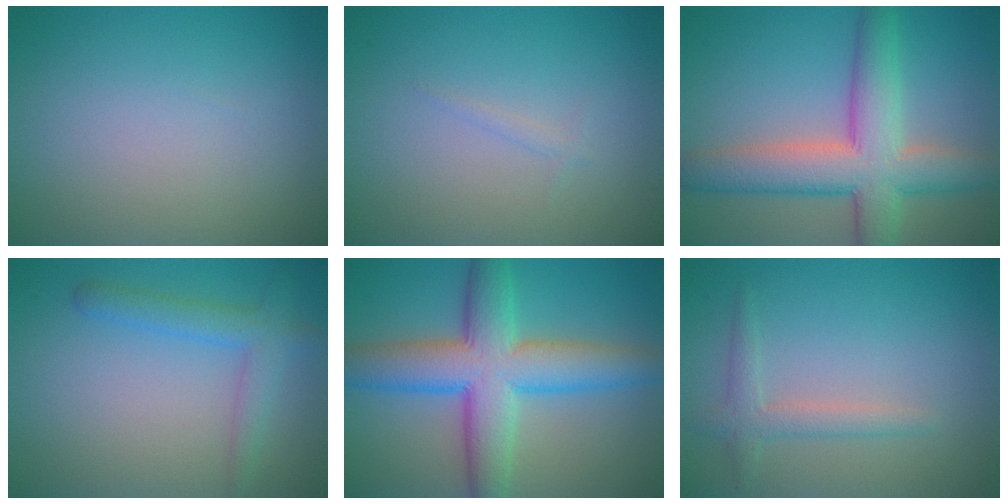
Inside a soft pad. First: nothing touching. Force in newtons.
{"total": 0.6, "press": 0.6, "slide": 0.0}
{"total": 8.0, "press": 8.0, "slide": 0.3}
{"total": 2.9, "press": 2.9, "slide": 0.2}
{"total": 9.2, "press": 9.2, "slide": 0.1}
{"total": 2.0, "press": 2.0, "slide": 0.0}